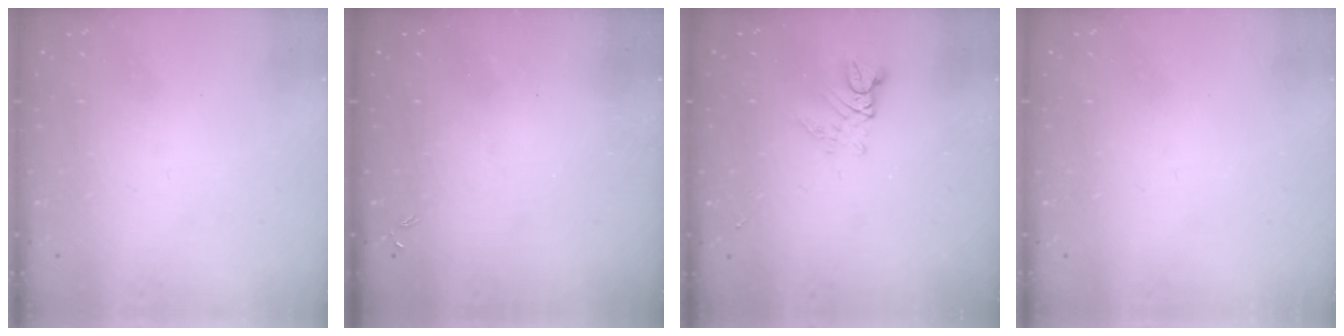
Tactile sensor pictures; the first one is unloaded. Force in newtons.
{"total": 0.0}
{"total": 3.6, "press": 3.6, "slide": 0.1}
{"total": 0.0}